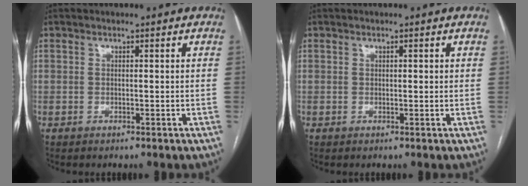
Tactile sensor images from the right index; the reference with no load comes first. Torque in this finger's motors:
{"motor_torque": [-0.19, 0.03, -0.03, 0.01]}